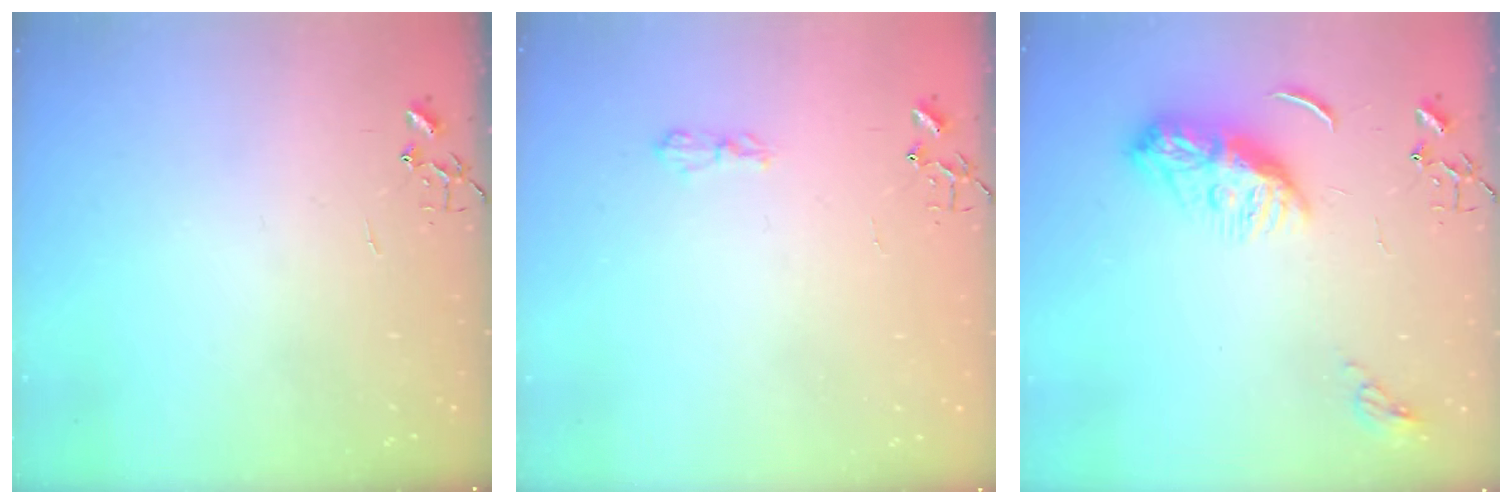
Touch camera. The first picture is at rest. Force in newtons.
{"total": 5.4, "press": 5.4, "slide": 0.7}
{"total": 9.4, "press": 9.4, "slide": 0.6}